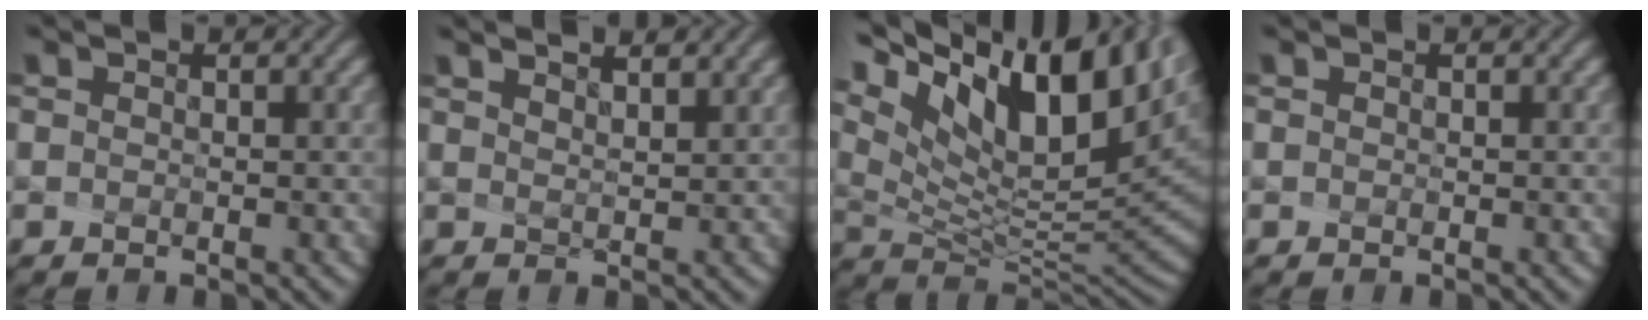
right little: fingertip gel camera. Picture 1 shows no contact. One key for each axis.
{"total": 1.8, "fx": 1.7, "fy": -0.3, "fz": 0.5, "tx": -0.018, "ty": -0.006, "tz": 0.052}
{"total": 14.4, "fx": 7.3, "fy": 5.9, "fz": 11.0, "tx": -0.220, "ty": 0.016, "tz": 0.161}
{"total": 0.0}